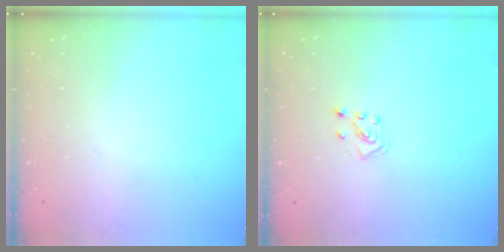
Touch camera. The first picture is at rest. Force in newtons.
{"total": 3.8, "press": 3.8, "slide": 0.4}